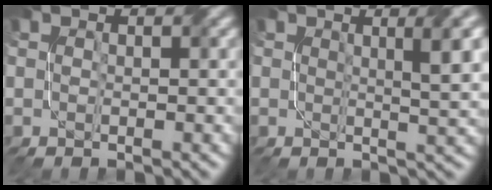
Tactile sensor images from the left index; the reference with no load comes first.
{"total": 3.9, "force": [1.1, 1.0, 3.6], "torque": [-0.034, 0.009, 0.018]}